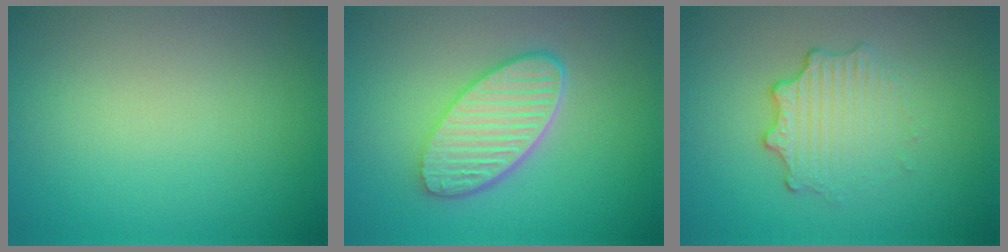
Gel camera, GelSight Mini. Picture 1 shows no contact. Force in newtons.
{"total": 5.6, "press": 4.4, "slide": 3.5}
{"total": 3.4, "press": 2.7, "slide": 2.0}